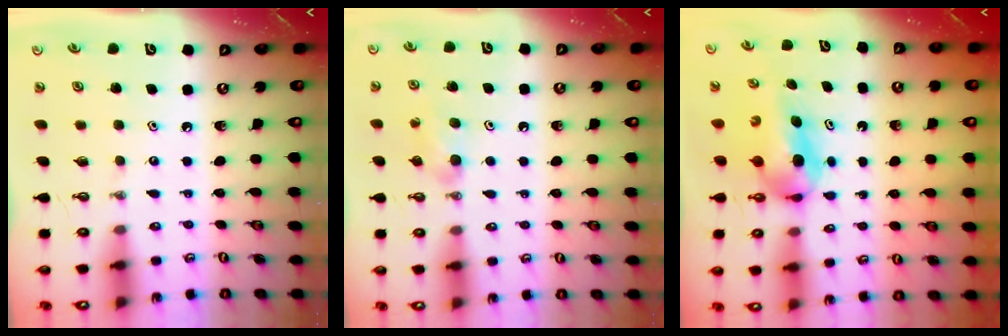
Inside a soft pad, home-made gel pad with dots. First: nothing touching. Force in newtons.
{"total": 8.1, "press": 4.5, "slide": 6.8}
{"total": 5.8, "press": 5.2, "slide": 2.6}